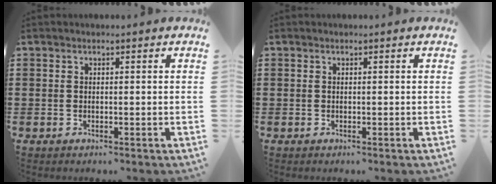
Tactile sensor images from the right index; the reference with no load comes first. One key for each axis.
{"total": 0.0}